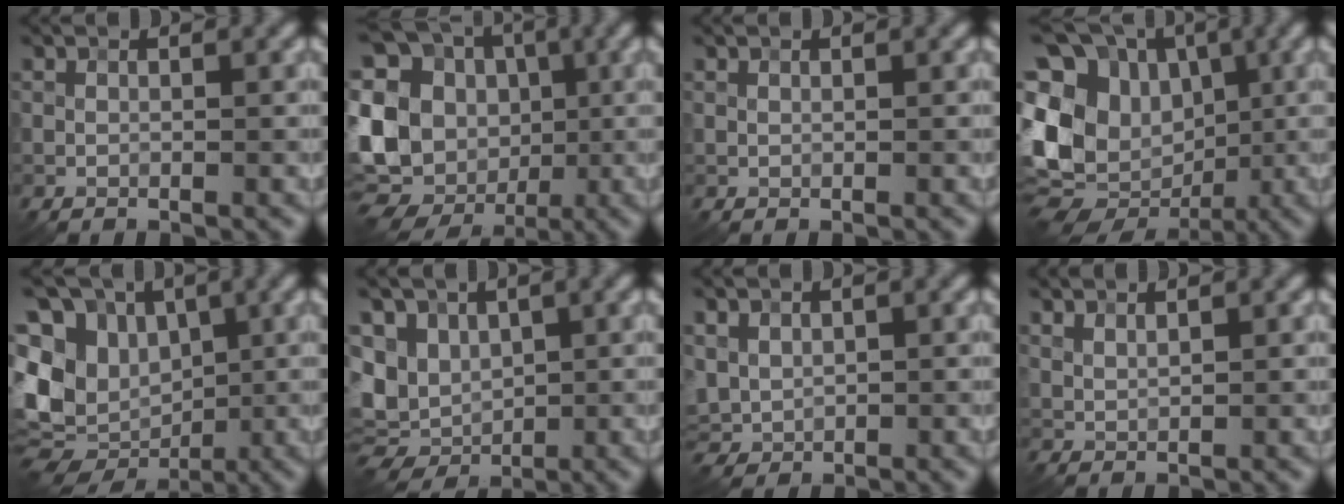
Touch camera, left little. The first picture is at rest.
{"total": 15.0, "force": [-3.1, 12.6, 7.4], "torque": [-0.145, 0.005, -0.061]}
{"total": 0.0}
{"total": 15.3, "force": [-1.2, 12.8, 8.2], "torque": [-0.161, 0.015, -0.041]}
{"total": 12.5, "force": [-0.3, 10.4, 7.0], "torque": [-0.136, 0.012, -0.012]}
{"total": 6.2, "force": [-0.1, 5.1, 3.6], "torque": [-0.049, 0.002, 0.003]}
{"total": 3.0, "force": [0.6, 2.4, 1.7], "torque": [-0.042, 0.000, 0.019]}
{"total": 1.4, "force": [1.4, 0.2, 0.3], "torque": [-0.015, 0.001, 0.031]}